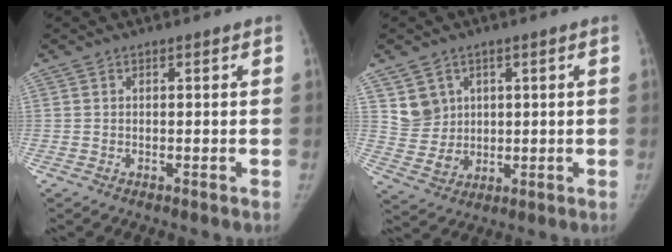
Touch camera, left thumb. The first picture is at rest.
{"total": 6.7, "force": [2.4, 6.0, 1.7], "torque": [-0.005, -0.019, 0.058]}